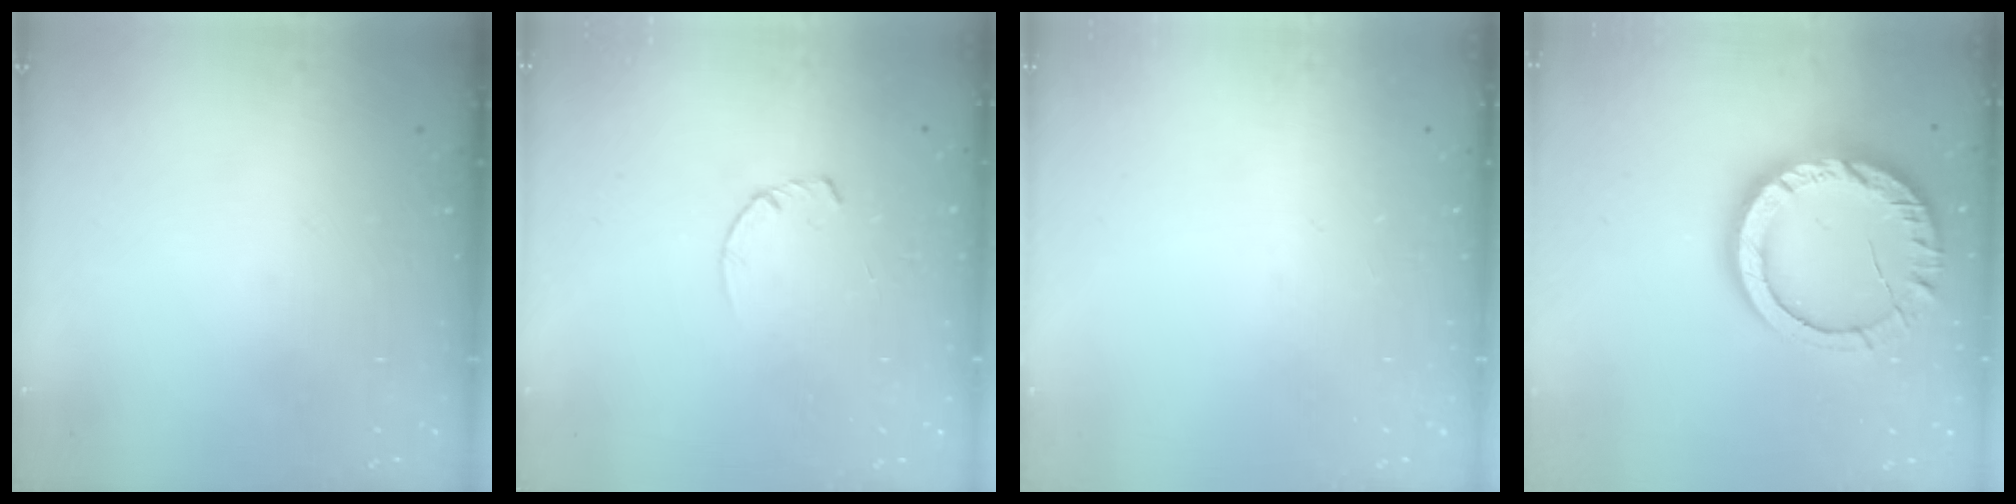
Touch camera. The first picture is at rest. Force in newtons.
{"total": 3.3, "press": 3.3, "slide": 0.3}
{"total": 0.0}
{"total": 16.7, "press": 16.6, "slide": 1.4}